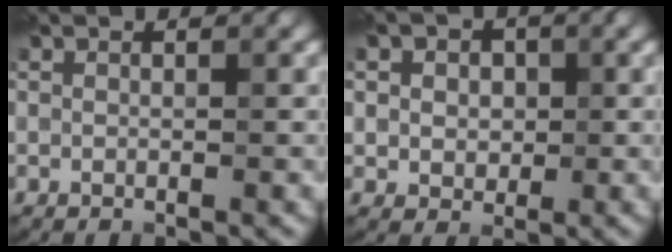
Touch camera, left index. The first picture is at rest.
{"total": 3.4, "force": [0.9, 2.8, 1.7], "torque": [-0.015, 0.016, -0.003]}